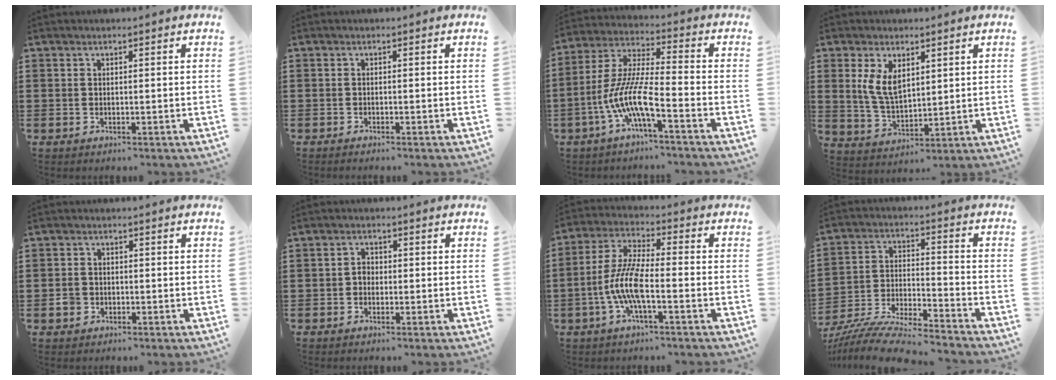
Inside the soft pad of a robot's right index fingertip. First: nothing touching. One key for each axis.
{"total": 0.5, "fx": -0.5, "fy": 0.0, "fz": 0.1, "tx": -0.003, "ty": -0.002, "tz": -0.010}
{"total": 9.7, "fx": -5.3, "fy": 1.5, "fz": 8.0, "tx": -0.199, "ty": -0.019, "tz": -0.111}
{"total": 6.4, "fx": 2.2, "fy": 3.4, "fz": 4.9, "tx": -0.112, "ty": 0.003, "tz": 0.039}
{"total": 2.0, "fx": -0.8, "fy": 1.7, "fz": 0.8, "tx": -0.017, "ty": 0.002, "tz": -0.016}
{"total": 1.6, "fx": -0.4, "fy": 1.2, "fz": 1.0, "tx": -0.020, "ty": 0.003, "tz": -0.009}
{"total": 8.3, "fx": -2.6, "fy": 2.0, "fz": 7.6, "tx": -0.184, "ty": -0.018, "tz": -0.057}
{"total": 9.8, "fx": -9.2, "fy": 0.4, "fz": 3.3, "tx": -0.074, "ty": 0.006, "tz": -0.187}